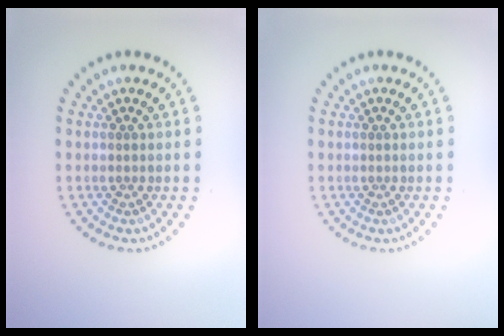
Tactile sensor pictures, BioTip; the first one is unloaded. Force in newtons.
{"total": 0.0}